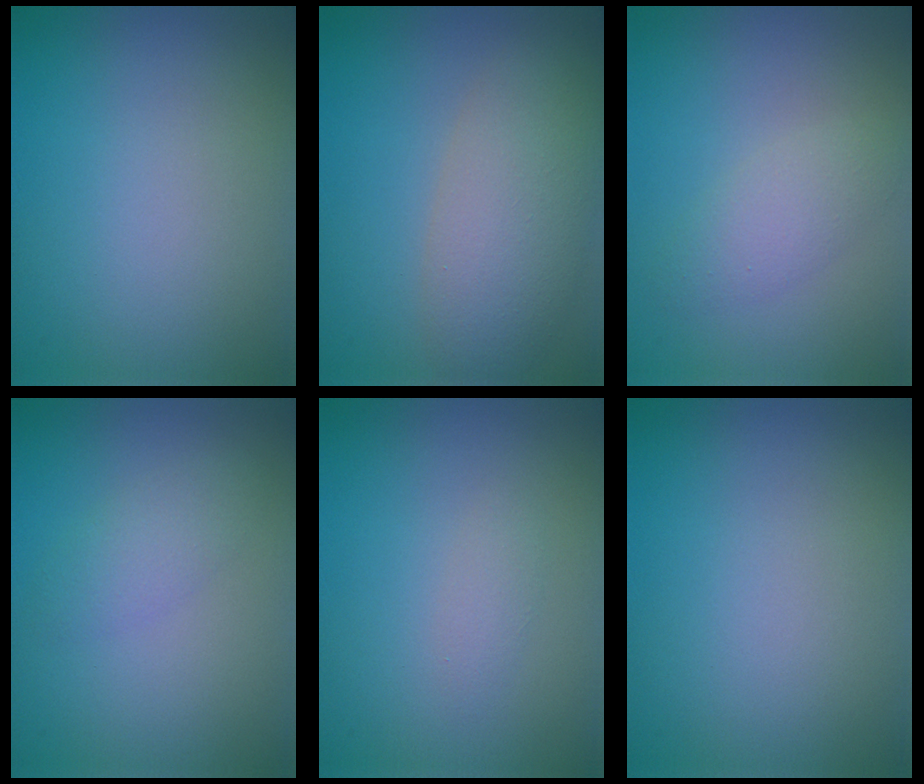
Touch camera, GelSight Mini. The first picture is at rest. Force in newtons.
{"total": 5.7, "press": 5.7, "slide": 0.4}
{"total": 2.3, "press": 2.3, "slide": 0.2}
{"total": 2.0, "press": 2.0, "slide": 0.2}
{"total": 0.9, "press": 0.9, "slide": 0.0}
{"total": 0.0}